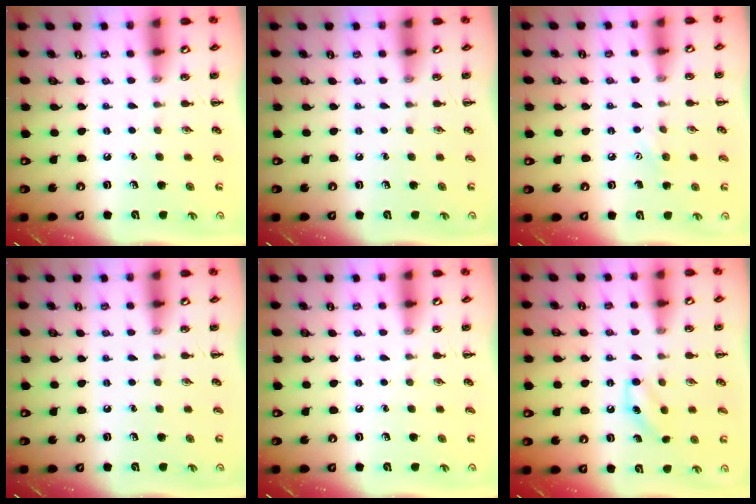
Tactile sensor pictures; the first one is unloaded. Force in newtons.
{"total": 0.0}
{"total": 5.3, "press": 5.1, "slide": 1.3}
{"total": 0.0}
{"total": 0.0}
{"total": 9.3, "press": 9.2, "slide": 1.8}